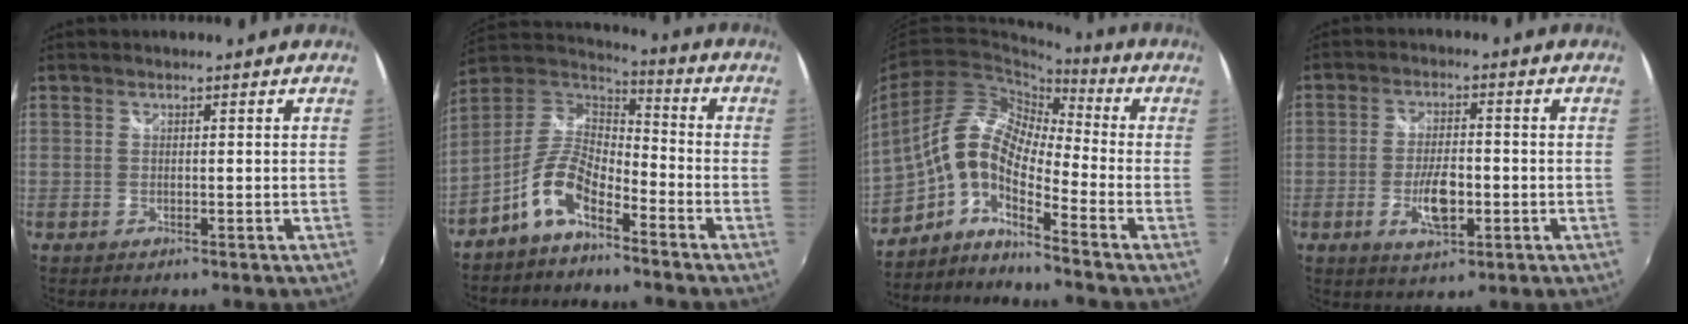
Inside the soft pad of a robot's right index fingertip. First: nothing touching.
{"total": 10.3, "force": [-6.0, 4.3, 7.1], "torque": [-0.155, 0.017, -0.118]}
{"total": 9.4, "force": [-3.9, 3.1, 8.0], "torque": [-0.137, 0.012, -0.091]}
{"total": 7.1, "force": [-2.2, 3.0, 6.0], "torque": [-0.121, -0.006, -0.037]}